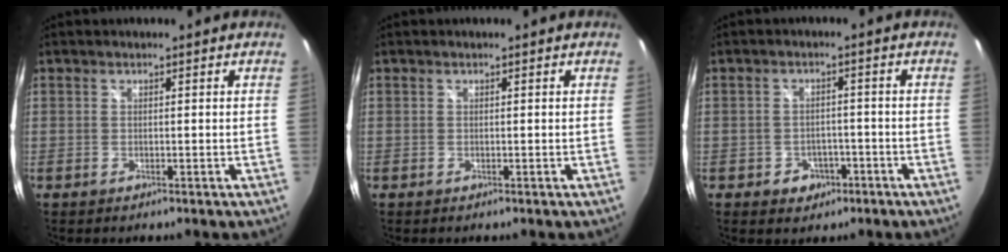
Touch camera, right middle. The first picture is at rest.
{"total": 0.0}
{"total": 4.5, "force": [-2.2, 3.6, 1.3], "torque": [-0.036, 0.010, -0.021]}